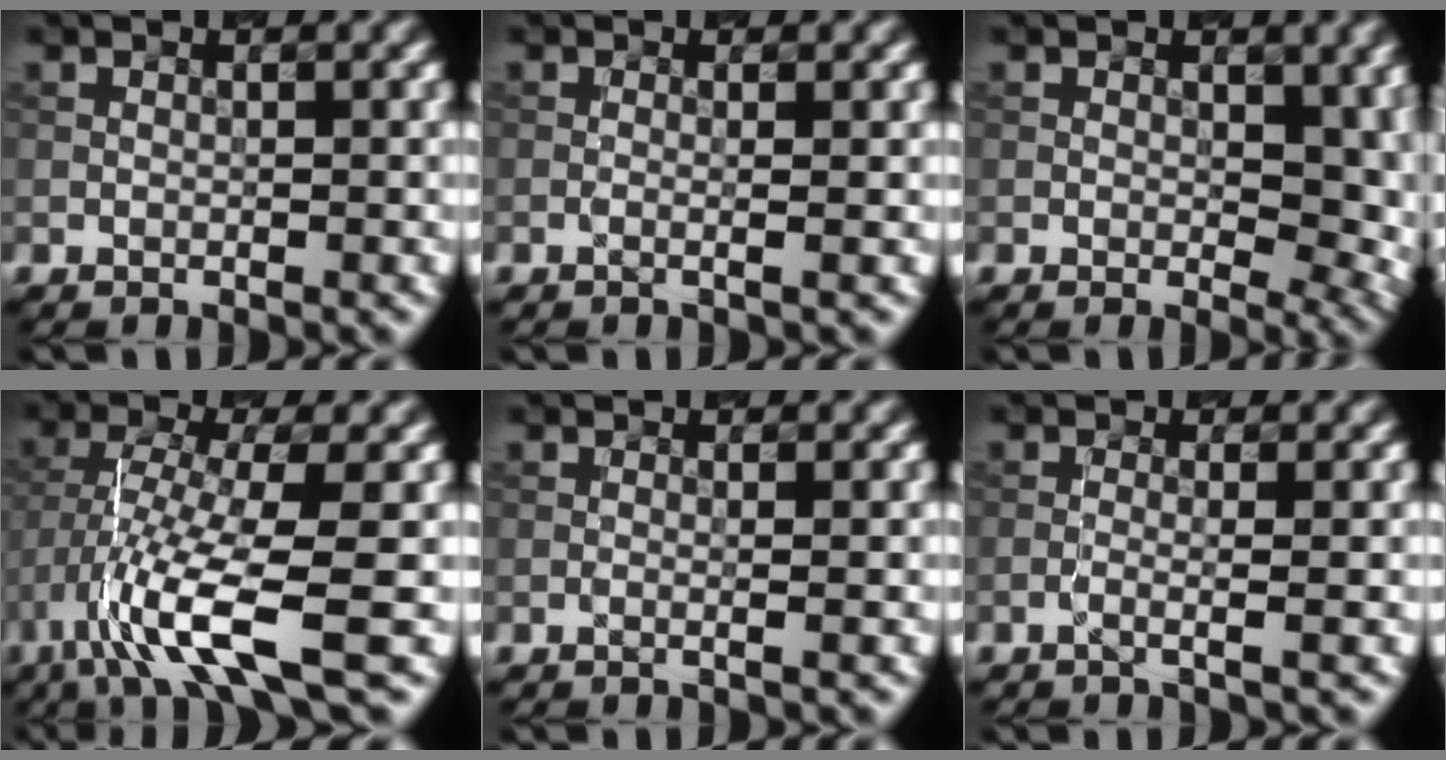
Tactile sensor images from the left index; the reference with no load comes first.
{"total": 1.5, "force": [0.0, 0.6, 1.4], "torque": [-0.014, -0.002, -0.015]}
{"total": 6.7, "force": [0.7, 3.8, 5.5], "torque": [-0.060, -0.006, 0.011]}
{"total": 8.6, "force": [-3.4, 1.8, 7.7], "torque": [-0.157, -0.006, -0.066]}
{"total": 1.2, "force": [0.0, 0.4, 1.1], "torque": [-0.015, -0.003, -0.011]}
{"total": 1.9, "force": [-0.4, 0.6, 1.8], "torque": [-0.025, 0.001, -0.015]}